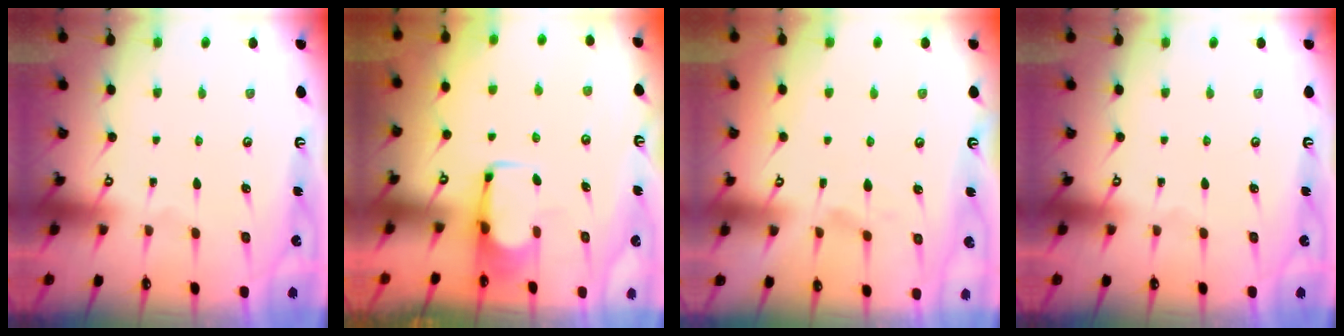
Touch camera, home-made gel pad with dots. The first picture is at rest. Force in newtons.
{"total": 1.9, "press": 1.7, "slide": 0.9}
{"total": 2.4, "press": 2.1, "slide": 1.1}
{"total": 0.0}